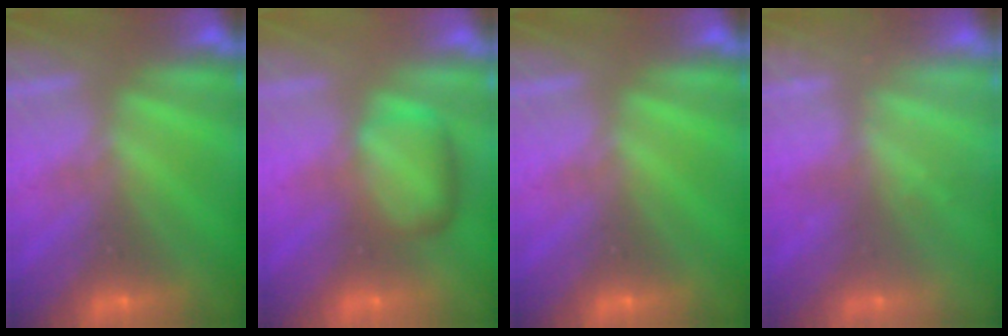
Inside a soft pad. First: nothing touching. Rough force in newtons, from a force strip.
{"total": 2.4}
{"total": 0.0}
{"total": 2.3}